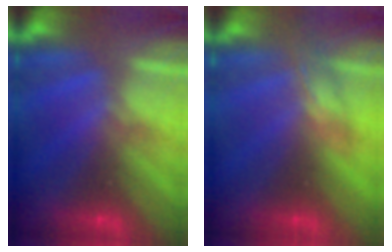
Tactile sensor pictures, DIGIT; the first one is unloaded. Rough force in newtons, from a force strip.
{"total": 2.3}